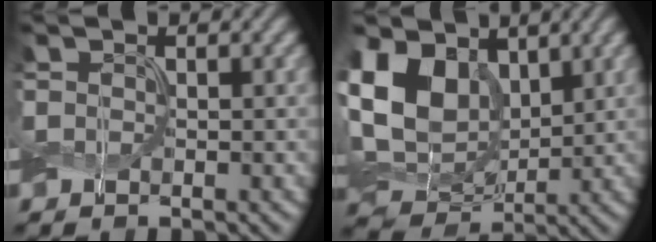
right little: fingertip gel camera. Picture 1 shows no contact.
{"total": 10.3, "force": [3.0, 7.4, 6.6], "torque": [-0.159, 0.003, 0.053]}